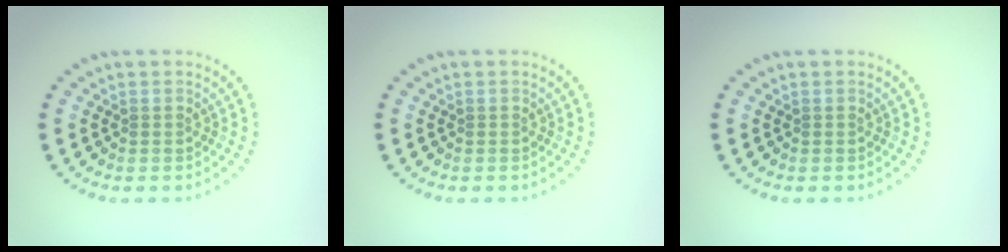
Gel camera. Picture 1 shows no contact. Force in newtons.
{"total": 0.0}
{"total": 0.0}